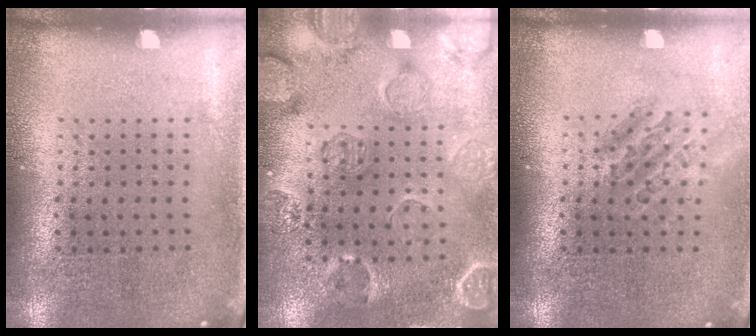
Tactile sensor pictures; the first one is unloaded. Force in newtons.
{"total": 2.6, "press": 2.0, "slide": 1.7}
{"total": 1.4, "press": 1.2, "slide": 0.8}